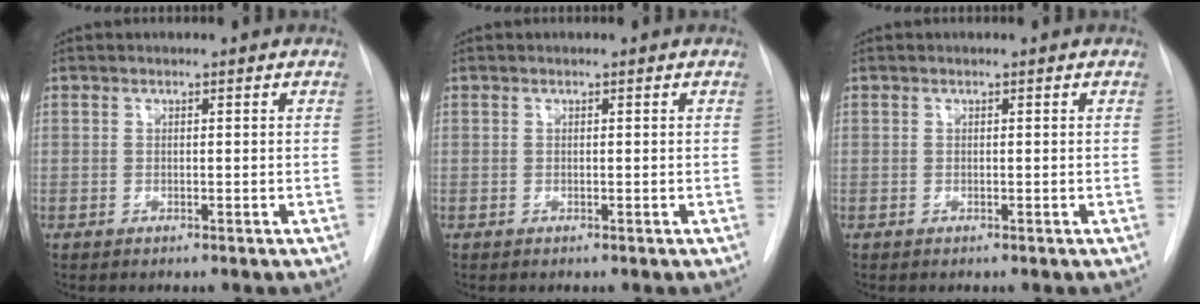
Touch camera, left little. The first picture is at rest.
{"total": 0.0}
{"total": 0.0}